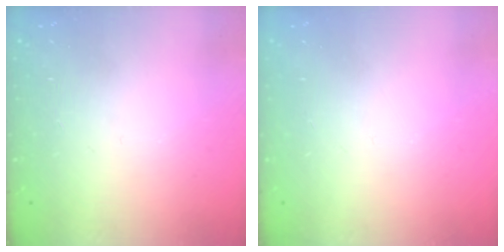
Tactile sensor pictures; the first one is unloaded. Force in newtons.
{"total": 0.0}